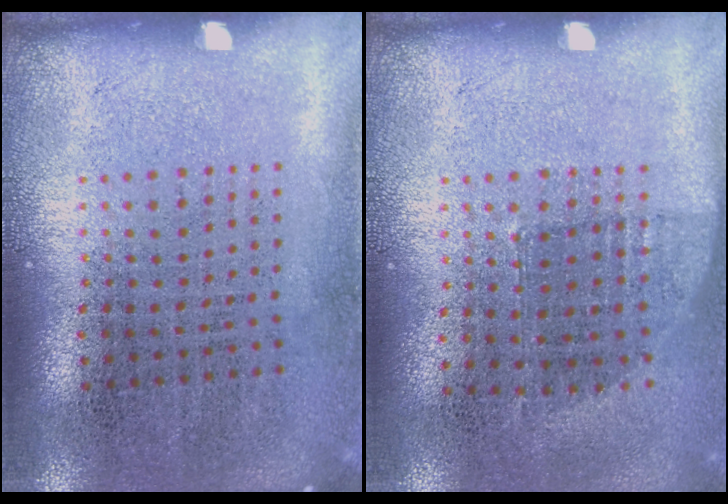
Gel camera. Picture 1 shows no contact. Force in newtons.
{"total": 0.7, "press": 0.6, "slide": 0.3}